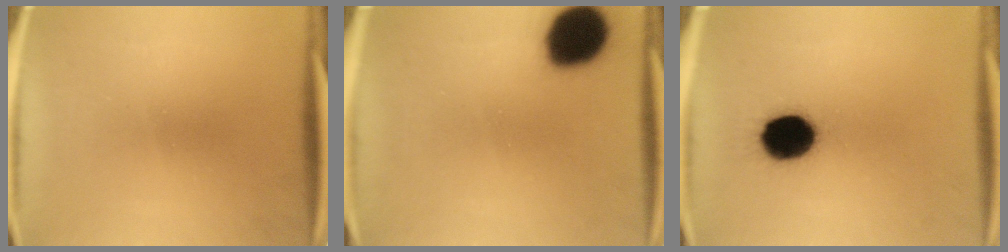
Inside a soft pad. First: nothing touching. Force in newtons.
{"total": 16.8}
{"total": 13.9}